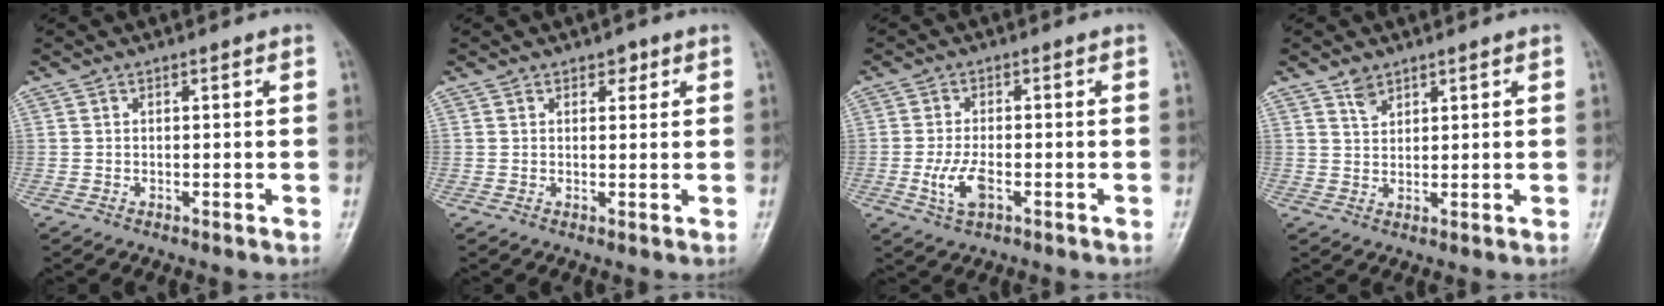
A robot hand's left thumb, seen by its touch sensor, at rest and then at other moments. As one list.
[{"total": 2.1, "force": [1.2, 1.3, 1.0], "torque": [0.002, -0.003, 0.013]}, {"total": 5.2, "force": [-1.7, 2.4, 4.2], "torque": [-0.089, 0.004, -0.029]}, {"total": 2.6, "force": [1.9, 1.4, 1.0], "torque": [-0.007, -0.012, 0.038]}]